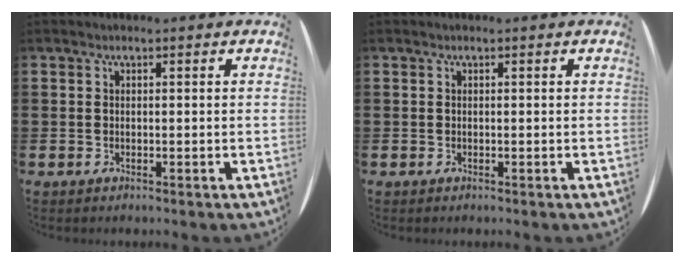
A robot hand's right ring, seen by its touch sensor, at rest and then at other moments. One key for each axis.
{"total": 0.0}